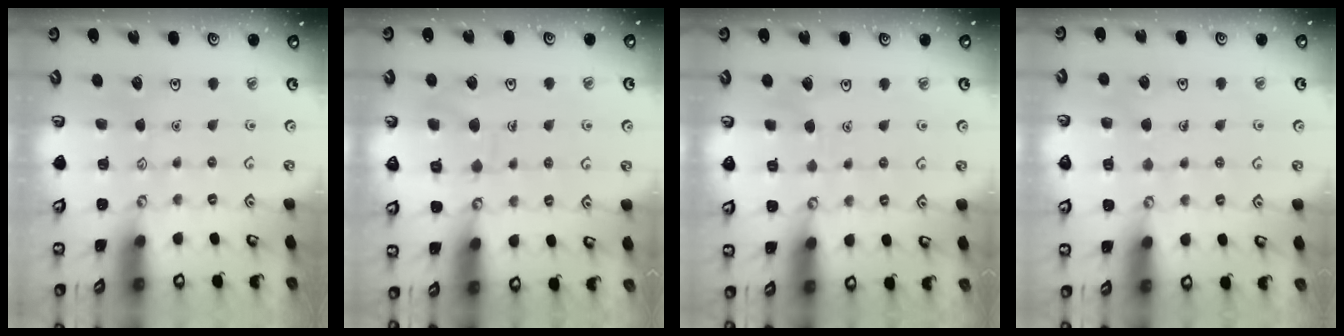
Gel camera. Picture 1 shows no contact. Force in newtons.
{"total": 9.4, "press": 9.4, "slide": 0.9}
{"total": 2.9, "press": 2.9, "slide": 0.2}
{"total": 4.3, "press": 4.3, "slide": 0.2}